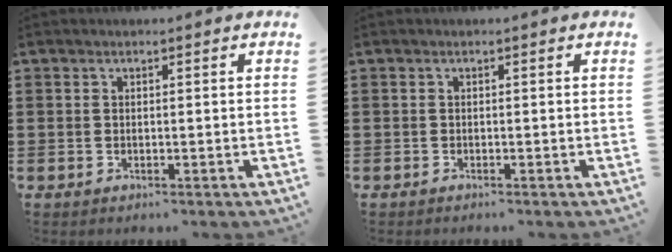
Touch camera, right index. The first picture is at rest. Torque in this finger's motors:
{"motor_torque": [0.60, 0.51, 0.03, 0.02]}